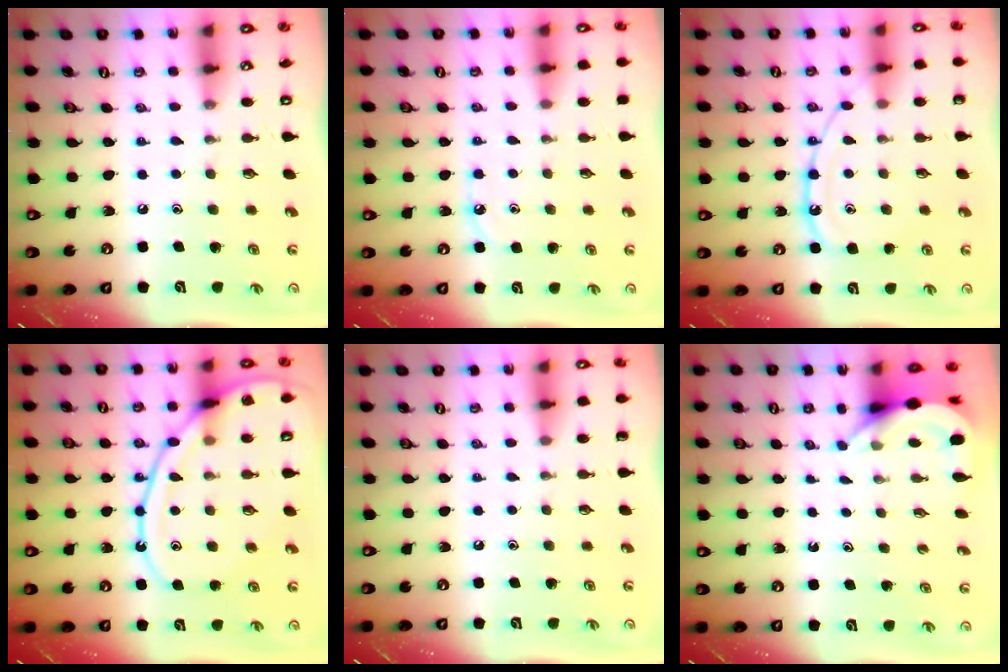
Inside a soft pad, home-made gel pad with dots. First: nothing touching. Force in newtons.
{"total": 4.5, "press": 4.5, "slide": 0.4}
{"total": 12.3, "press": 12.2, "slide": 1.3}
{"total": 15.4, "press": 15.4, "slide": 1.4}
{"total": 0.0}
{"total": 4.8, "press": 4.8, "slide": 0.2}